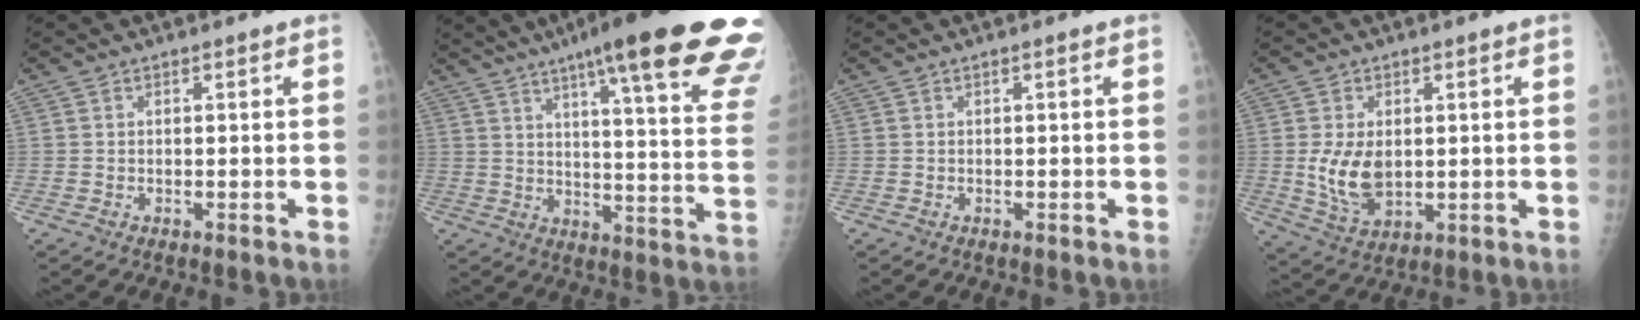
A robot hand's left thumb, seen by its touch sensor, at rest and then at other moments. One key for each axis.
{"total": 29.2, "fx": 19.3, "fy": 3.8, "fz": 21.6, "tx": -0.239, "ty": -0.068, "tz": 0.250}
{"total": 0.0}
{"total": 8.6, "fx": 0.5, "fy": 5.6, "fz": 6.4, "tx": -0.109, "ty": -0.013, "tz": 0.023}